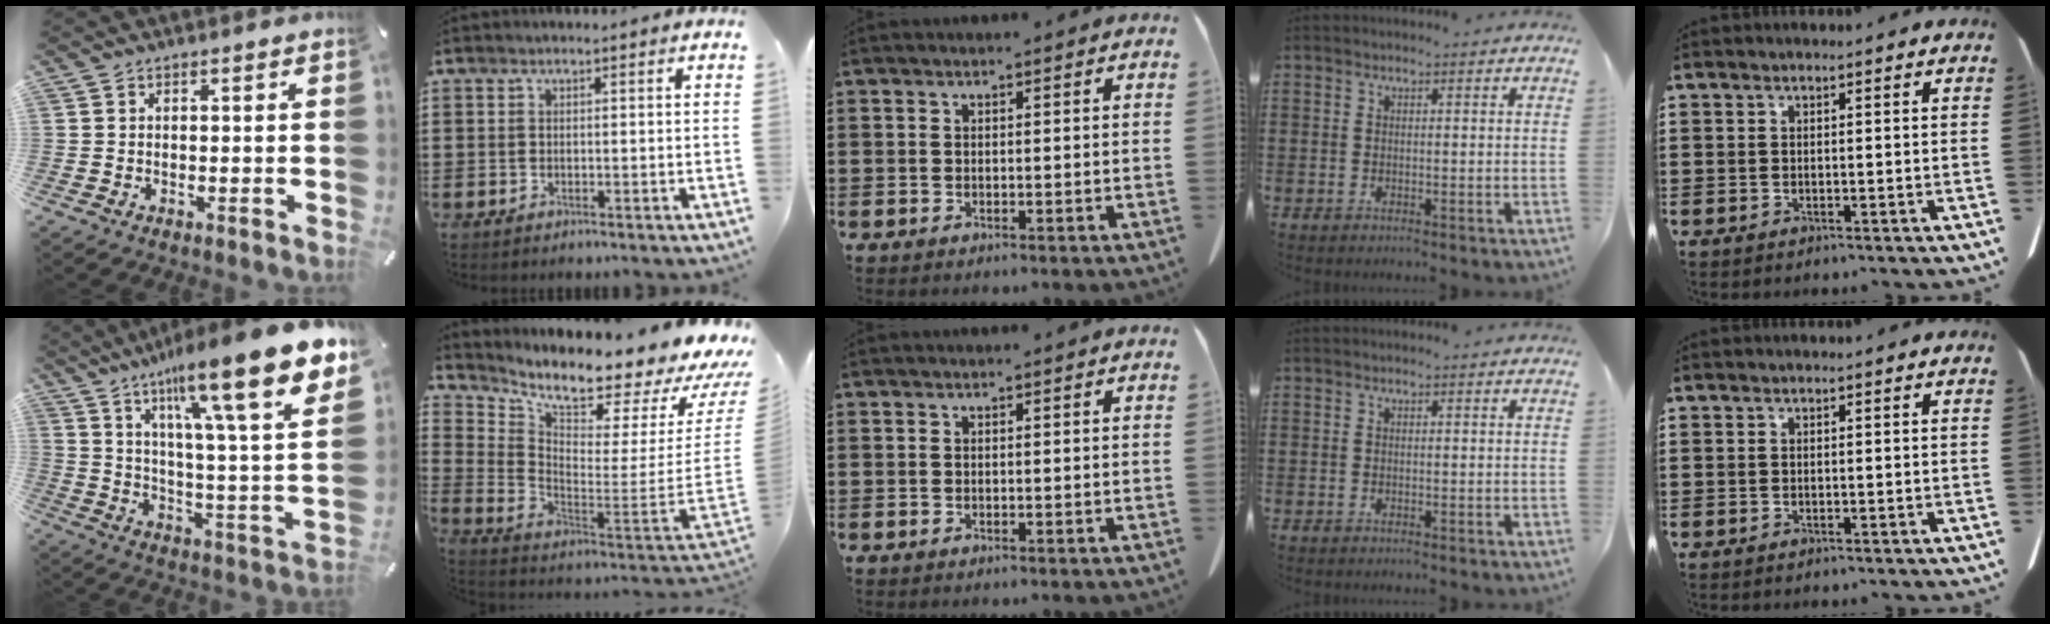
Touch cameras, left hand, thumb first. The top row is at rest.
{"thumb": {"total": 21.3, "force": [14.1, 3.7, 15.6], "torque": [-0.246, -0.101, 0.216]}, "index": {"total": 7.6, "force": [6.0, 0.5, 4.6], "torque": [-0.089, -0.081, 0.085]}}